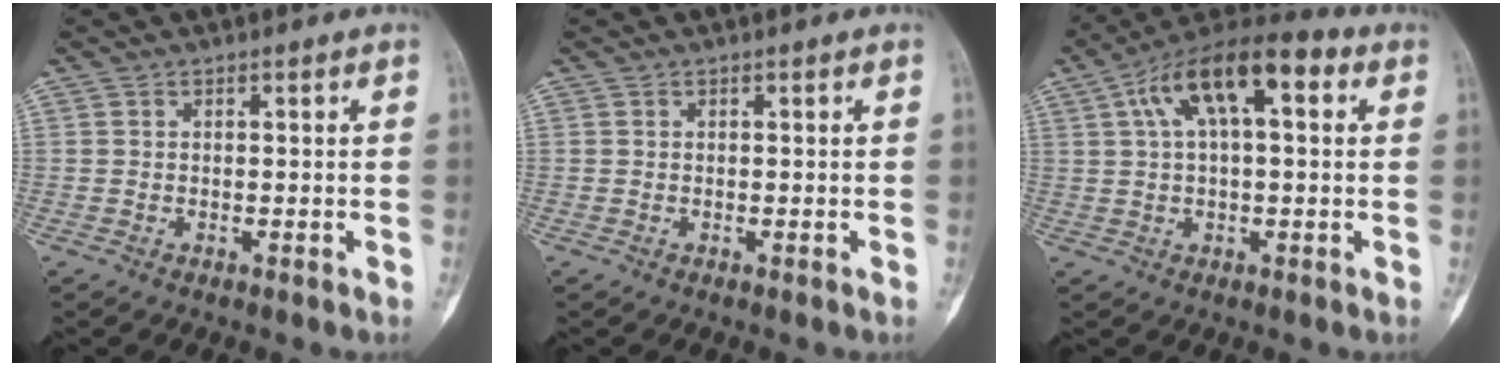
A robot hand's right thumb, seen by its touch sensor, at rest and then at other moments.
{"total": 0.0}
{"total": 14.9, "force": [4.8, 6.5, 12.5], "torque": [-0.202, 0.037, 0.072]}